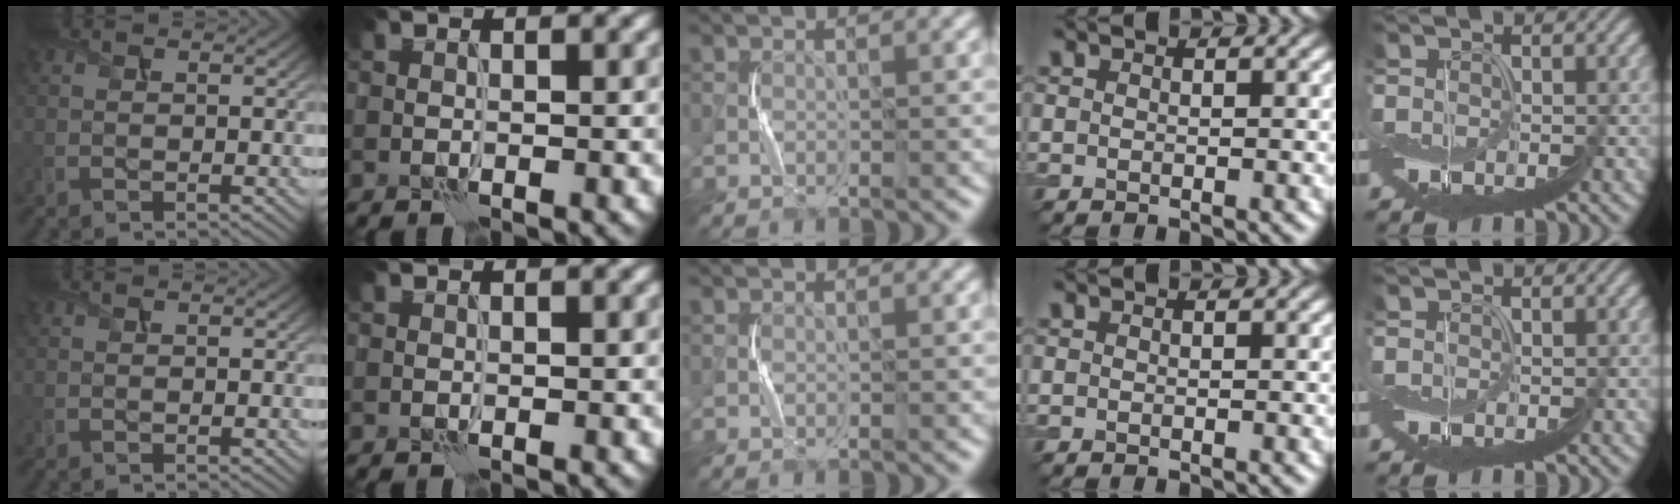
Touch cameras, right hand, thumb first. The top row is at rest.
{}